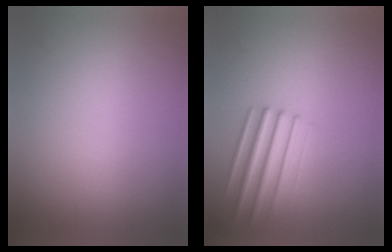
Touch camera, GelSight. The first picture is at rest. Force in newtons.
{"total": 3.0}